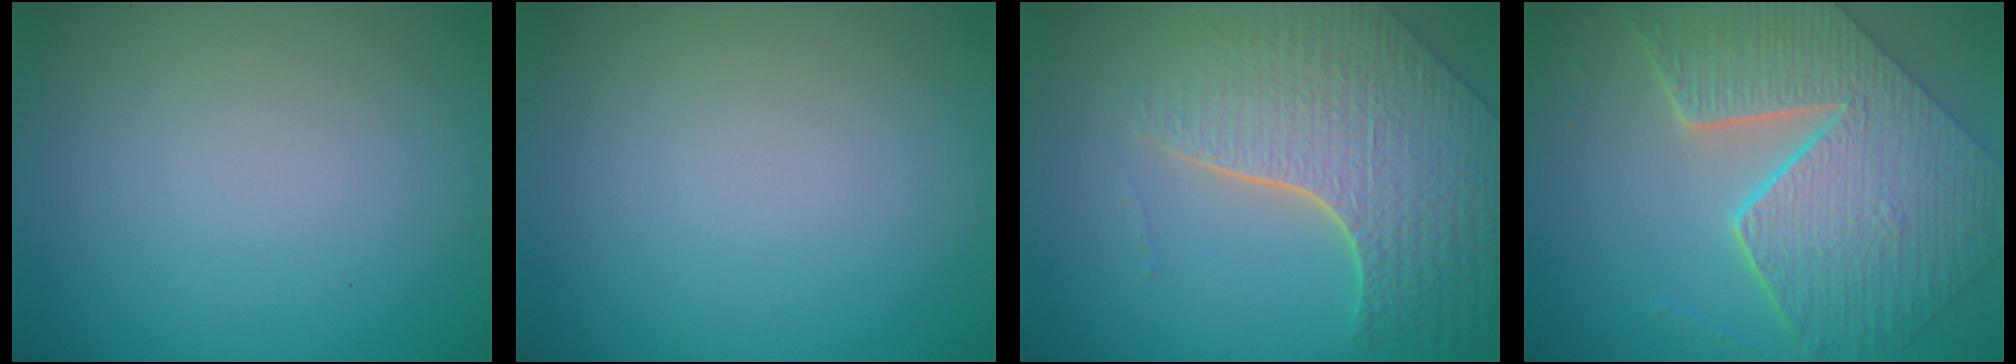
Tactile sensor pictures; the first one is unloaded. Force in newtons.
{"total": 0.0}
{"total": 8.0, "press": 5.7, "slide": 5.7}
{"total": 9.3, "press": 6.7, "slide": 6.4}